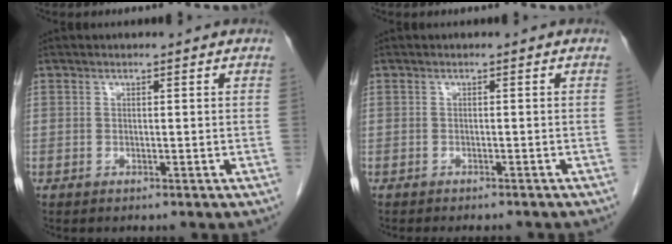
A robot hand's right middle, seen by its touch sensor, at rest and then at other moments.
{"total": 5.0, "force": [-4.5, 1.2, 1.9], "torque": [-0.021, -0.006, -0.053]}